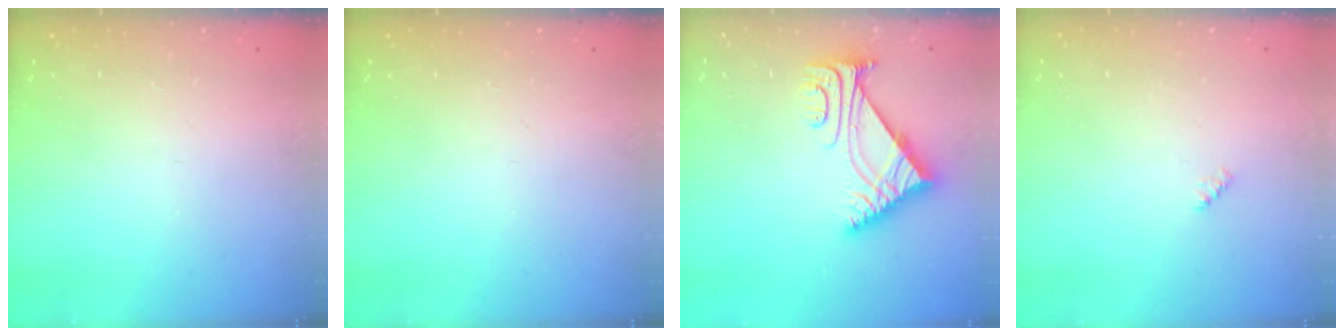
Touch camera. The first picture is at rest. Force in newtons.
{"total": 0.0}
{"total": 7.4, "press": 7.3, "slide": 1.0}
{"total": 2.4, "press": 2.4, "slide": 0.4}